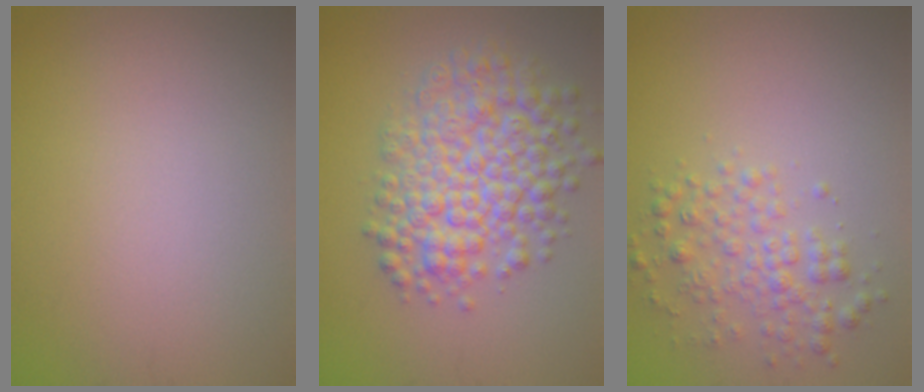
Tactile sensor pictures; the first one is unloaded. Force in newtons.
{"total": 7.2, "press": 7.2, "slide": 0.2}
{"total": 2.9, "press": 2.9, "slide": 0.0}